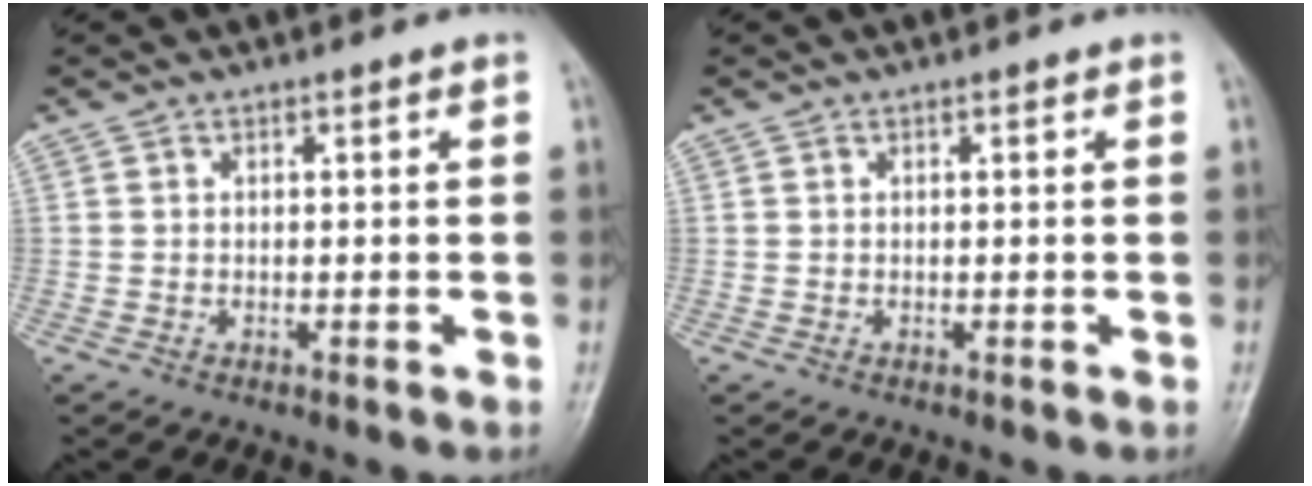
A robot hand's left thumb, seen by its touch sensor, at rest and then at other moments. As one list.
[{"total": 0.0}]